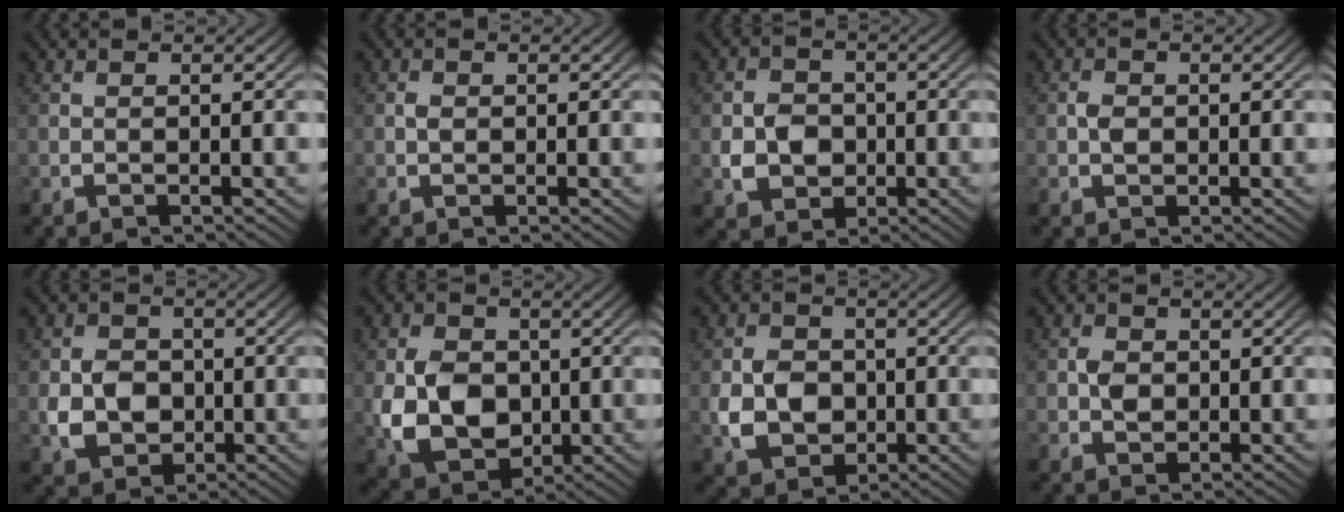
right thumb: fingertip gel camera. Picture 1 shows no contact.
{"total": 0.8, "force": [0.0, 0.6, 0.5], "torque": [-0.013, -0.005, 0.002]}
{"total": 5.6, "force": [-0.7, 4.7, 3.0], "torque": [-0.062, -0.021, -0.001]}
{"total": 1.6, "force": [0.0, 1.3, 1.0], "torque": [-0.022, -0.006, 0.001]}
{"total": 6.2, "force": [-0.7, 5.1, 3.4], "torque": [-0.073, -0.024, -0.001]}
{"total": 11.5, "force": [-0.8, 9.1, 7.1], "torque": [-0.165, -0.051, 0.009]}
{"total": 6.8, "force": [-0.7, 5.5, 4.0], "torque": [-0.087, -0.027, 0.001]}
{"total": 2.4, "force": [0.1, 2.0, 1.4], "torque": [-0.029, -0.009, 0.006]}